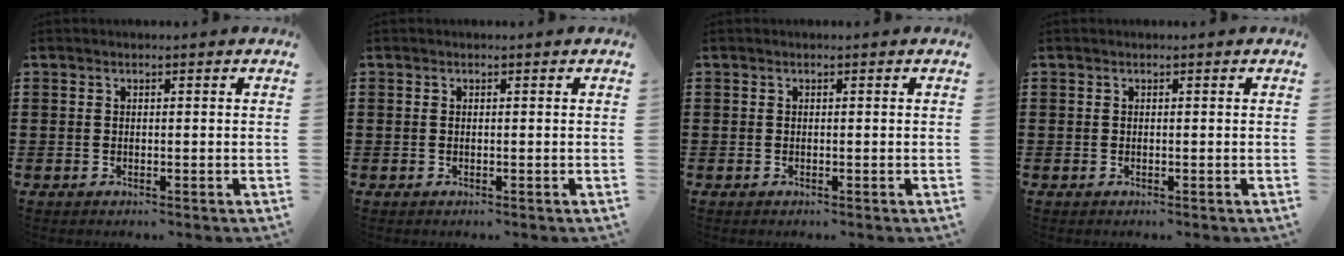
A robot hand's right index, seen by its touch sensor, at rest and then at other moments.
{"total": 0.0}
{"total": 0.0}
{"total": 0.0}